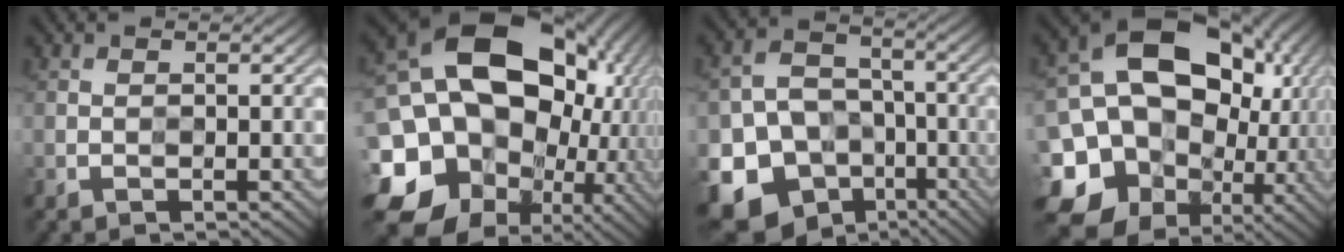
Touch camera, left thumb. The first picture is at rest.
{"total": 22.4, "force": [0.9, 17.9, 13.5], "torque": [-0.319, -0.032, 0.027]}
{"total": 15.6, "force": [-7.8, 12.1, 6.2], "torque": [-0.158, -0.041, -0.136]}
{"total": 20.3, "force": [-0.1, 16.7, 11.6], "torque": [-0.247, -0.038, 0.020]}